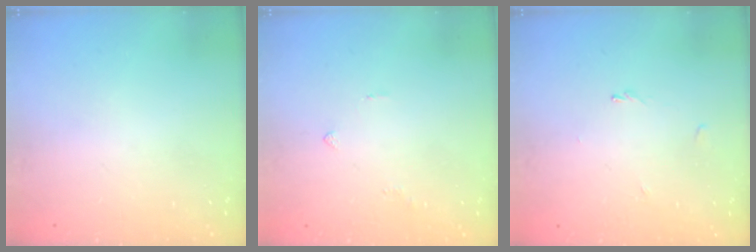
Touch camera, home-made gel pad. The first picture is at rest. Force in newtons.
{"total": 1.4, "press": 1.3, "slide": 0.5}
{"total": 0.7, "press": 0.6, "slide": 0.4}